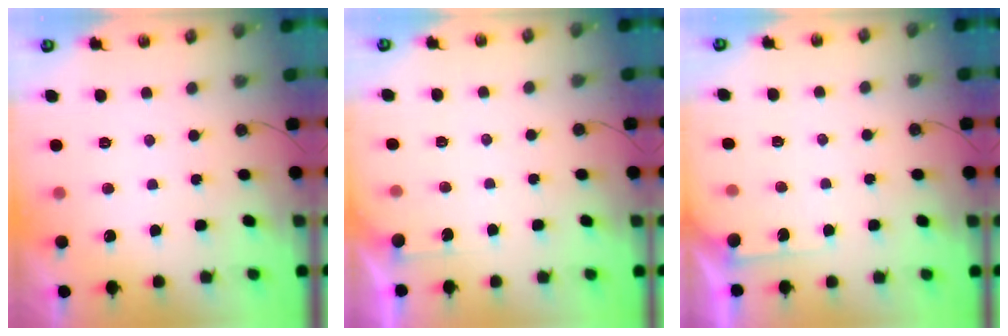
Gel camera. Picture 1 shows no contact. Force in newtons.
{"total": 2.8, "press": 2.8, "slide": 0.3}
{"total": 3.8, "press": 3.8, "slide": 0.4}